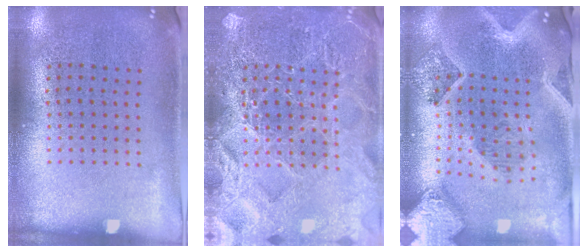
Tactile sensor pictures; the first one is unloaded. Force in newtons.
{"total": 6.4, "press": 6.4, "slide": 0.8}
{"total": 2.9, "press": 2.6, "slide": 1.4}